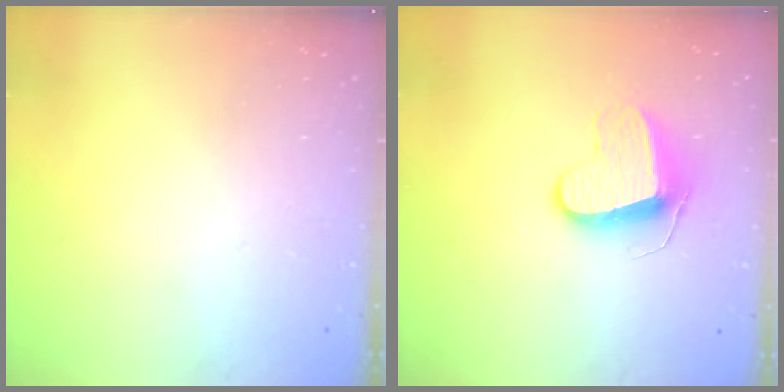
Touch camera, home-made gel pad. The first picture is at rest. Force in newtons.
{"total": 9.9, "press": 9.9, "slide": 0.8}